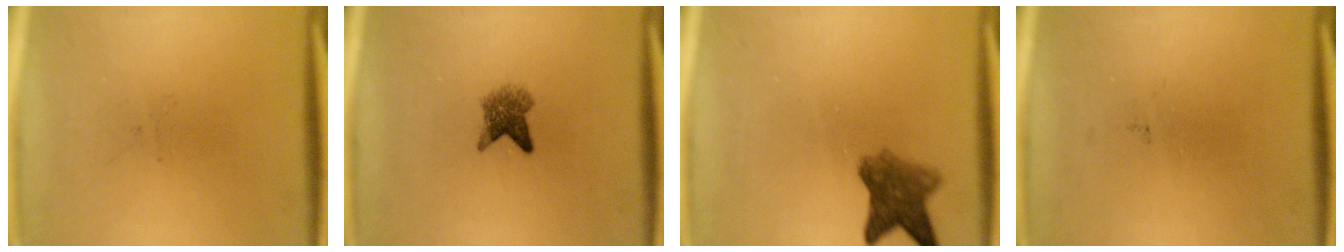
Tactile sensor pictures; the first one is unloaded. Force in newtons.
{"total": 3.3}
{"total": 5.6}
{"total": 0.0}